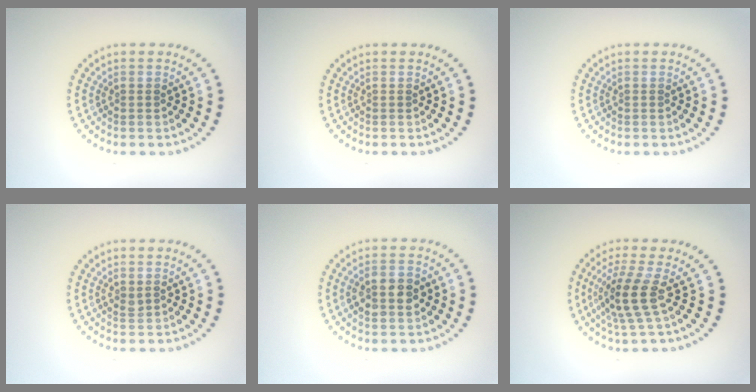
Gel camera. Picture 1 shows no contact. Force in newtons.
{"total": 0.0}
{"total": 0.0}
{"total": 0.5, "press": 0.5, "slide": 0.3}
{"total": 2.8, "press": 2.8, "slide": 0.1}
{"total": 3.7, "press": 2.8, "slide": 2.5}